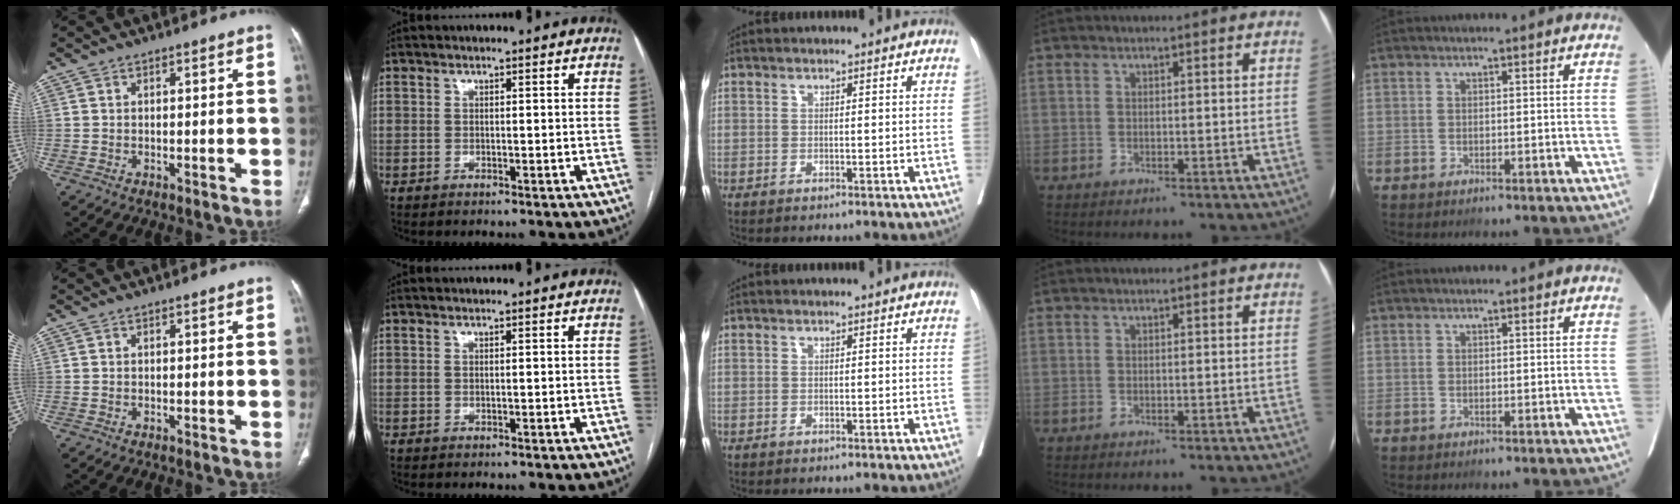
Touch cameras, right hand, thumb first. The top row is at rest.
{}